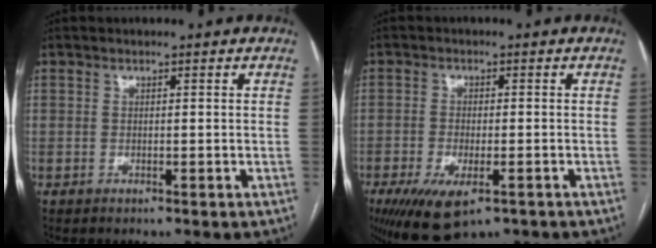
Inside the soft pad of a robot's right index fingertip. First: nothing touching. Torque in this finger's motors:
{"motor_torque": [1.37, -0.77, 0.70, 0.17]}